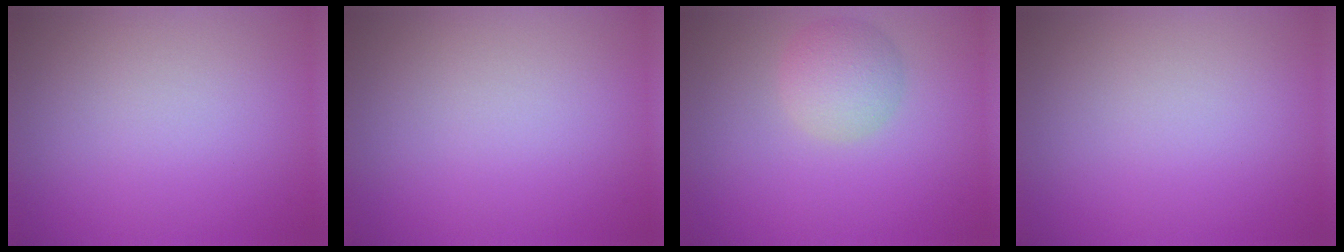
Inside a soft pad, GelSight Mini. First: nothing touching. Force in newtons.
{"total": 0.0}
{"total": 3.0, "press": 3.0, "slide": 0.1}
{"total": 0.0}